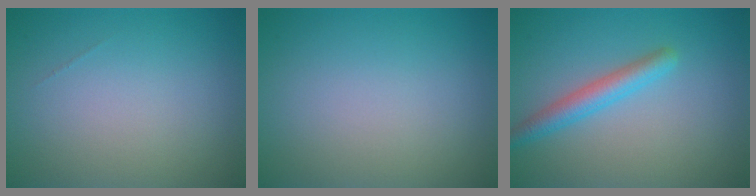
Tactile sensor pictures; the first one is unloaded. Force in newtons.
{"total": 0.0}
{"total": 2.8, "press": 2.8, "slide": 0.2}